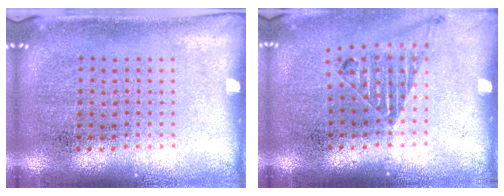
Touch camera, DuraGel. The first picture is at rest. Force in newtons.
{"total": 1.2, "press": 1.1, "slide": 0.3}